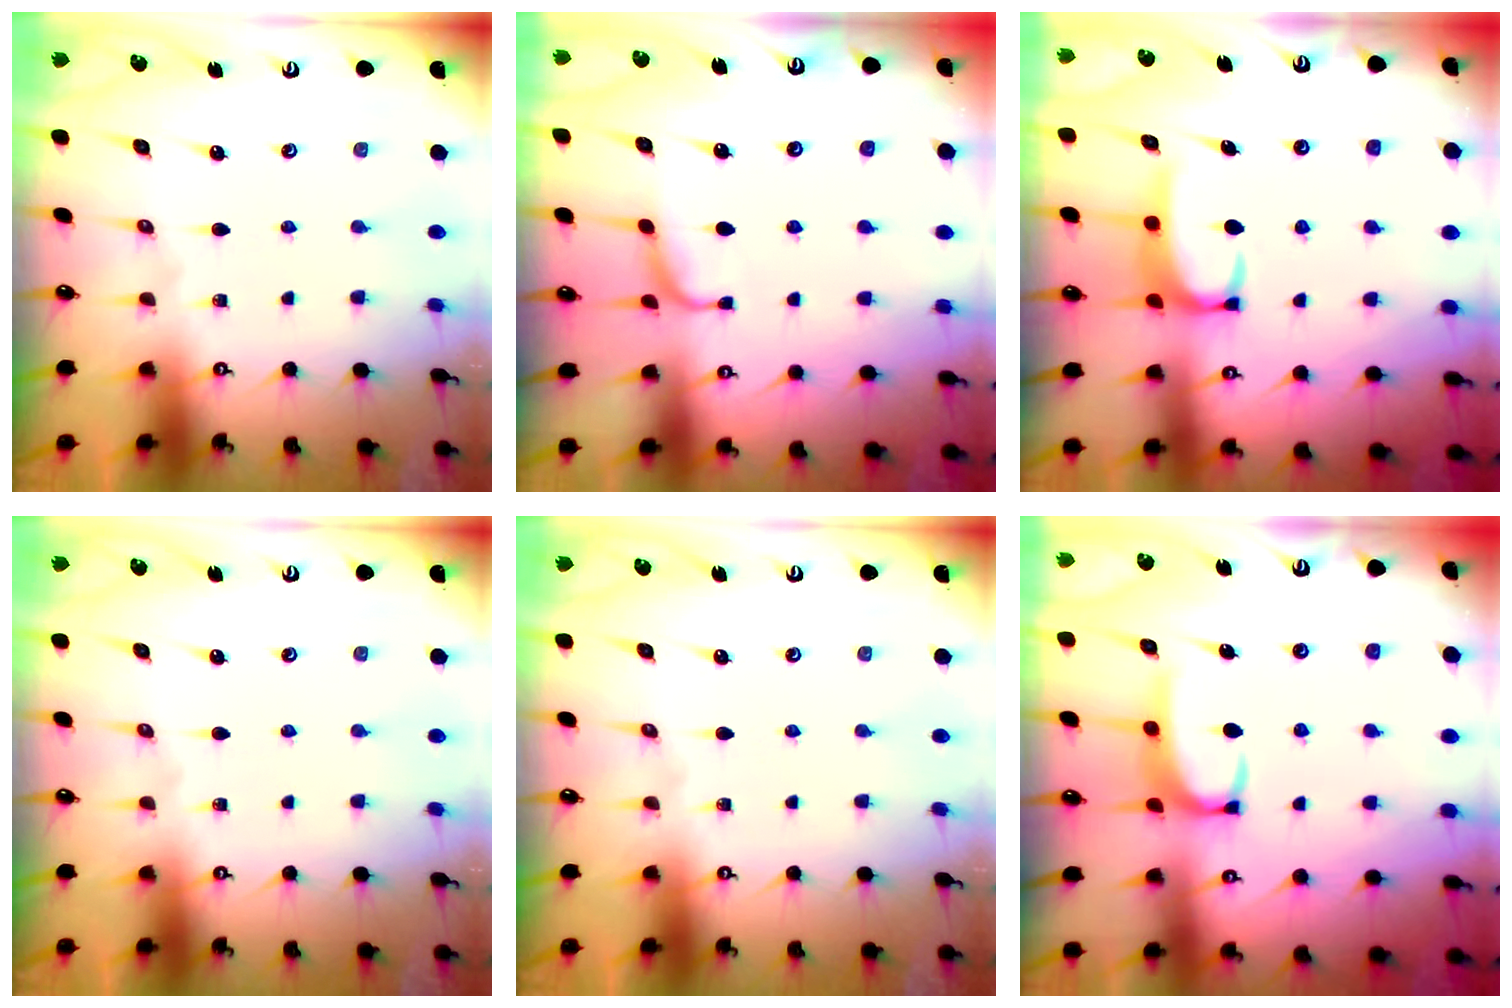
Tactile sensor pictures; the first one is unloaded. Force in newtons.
{"total": 2.4, "press": 2.3, "slide": 0.3}
{"total": 3.0, "press": 3.0, "slide": 0.3}
{"total": 0.0}
{"total": 0.0}
{"total": 3.0, "press": 3.0, "slide": 0.4}